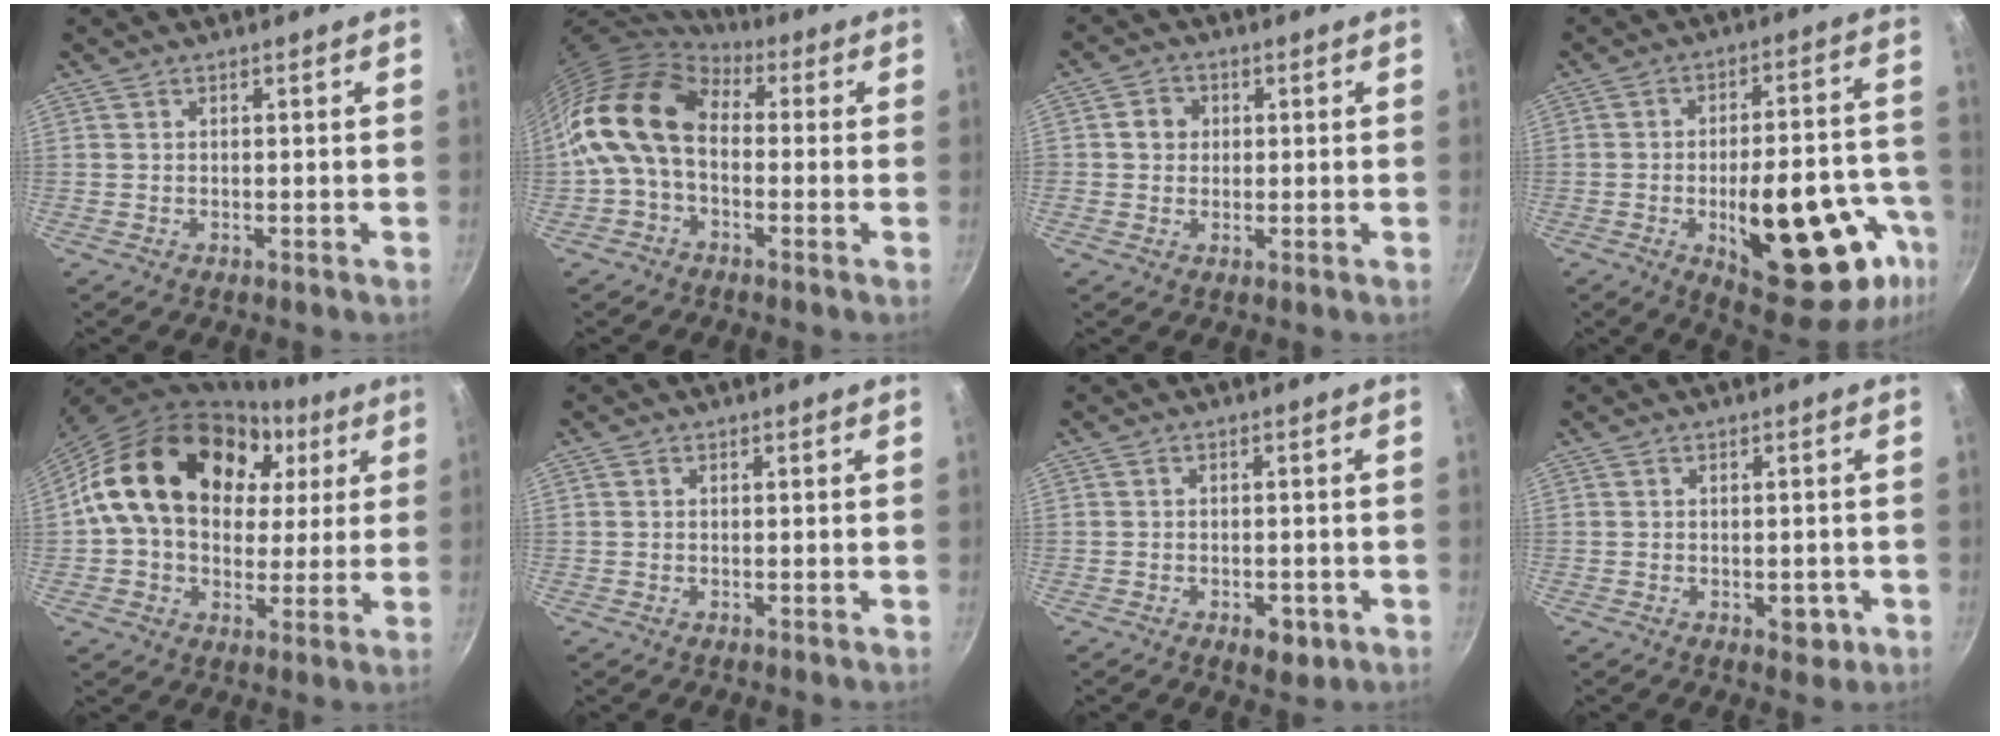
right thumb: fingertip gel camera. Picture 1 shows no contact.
{"total": 14.2, "force": [0.5, 9.8, 10.3], "torque": [-0.178, 0.026, -0.011]}
{"total": 3.8, "force": [0.5, 3.5, 1.4], "torque": [0.000, 0.005, 0.002]}
{"total": 25.5, "force": [-8.9, 10.9, 21.3], "torque": [-0.232, 0.028, -0.109]}
{"total": 24.0, "force": [6.4, 17.4, 15.2], "torque": [-0.239, 0.021, 0.102]}
{"total": 0.6, "force": [0.1, 0.6, 0.2], "torque": [-0.003, 0.003, 0.000]}
{"total": 4.5, "force": [-1.9, 2.6, 3.1], "torque": [-0.031, 0.014, -0.019]}
{"total": 3.4, "force": [-1.1, 2.1, 2.4], "torque": [-0.013, 0.010, -0.009]}